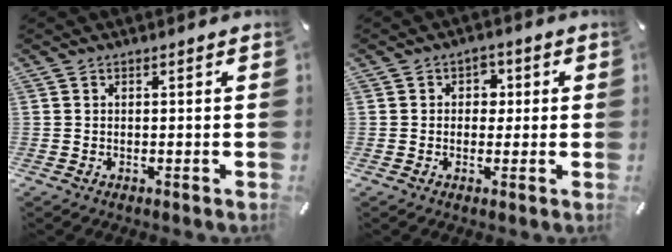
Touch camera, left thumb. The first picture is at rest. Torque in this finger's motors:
{"motor_torque": [0.31, 0.79, 0.09, -0.40, 0.00]}